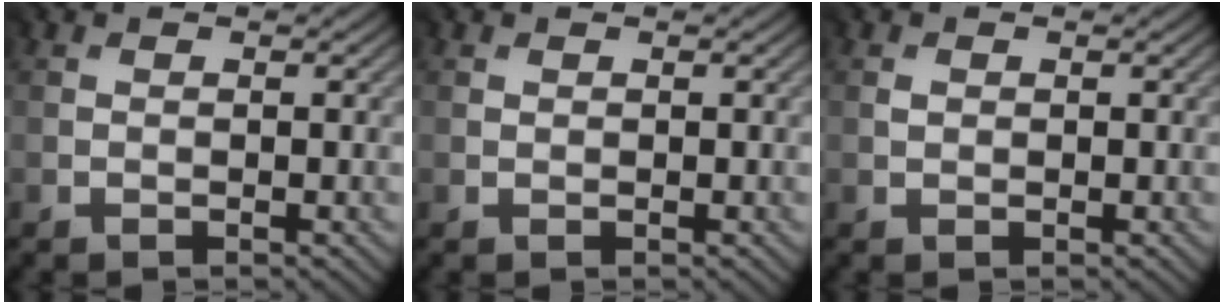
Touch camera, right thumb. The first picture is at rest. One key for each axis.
{"total": 0.6, "fx": 0.5, "fy": 0.3, "fz": 0.0, "tx": 0.001, "ty": -0.002, "tz": 0.011}
{"total": 0.6, "fx": 0.4, "fy": 0.4, "fz": -0.2, "tx": 0.001, "ty": -0.002, "tz": 0.008}